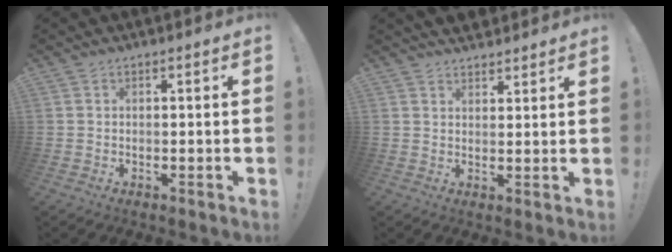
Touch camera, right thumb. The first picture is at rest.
{"total": 3.4, "force": [3.0, 1.6, 0.3], "torque": [0.002, -0.020, 0.056]}